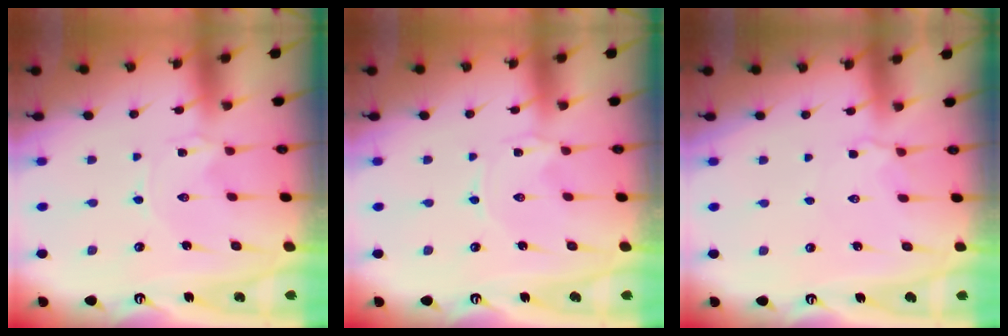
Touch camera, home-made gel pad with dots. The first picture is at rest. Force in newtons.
{"total": 0.0}
{"total": 2.6, "press": 2.5, "slide": 0.7}